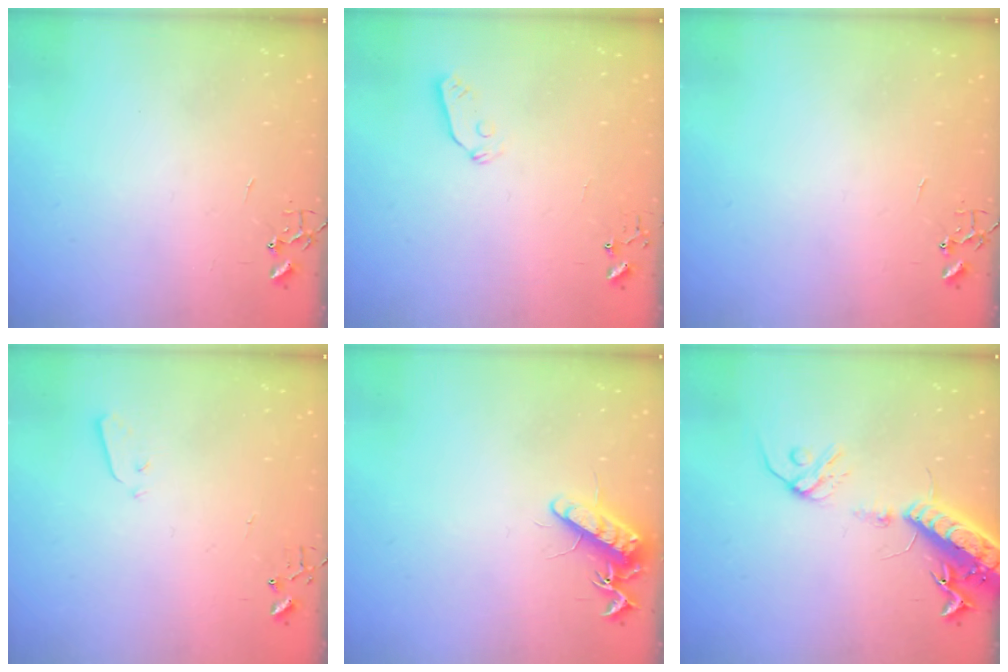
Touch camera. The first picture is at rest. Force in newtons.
{"total": 3.8, "press": 3.7, "slide": 0.5}
{"total": 0.0}
{"total": 2.9, "press": 2.9, "slide": 0.4}
{"total": 11.9, "press": 11.8, "slide": 1.3}
{"total": 16.6, "press": 16.1, "slide": 4.0}